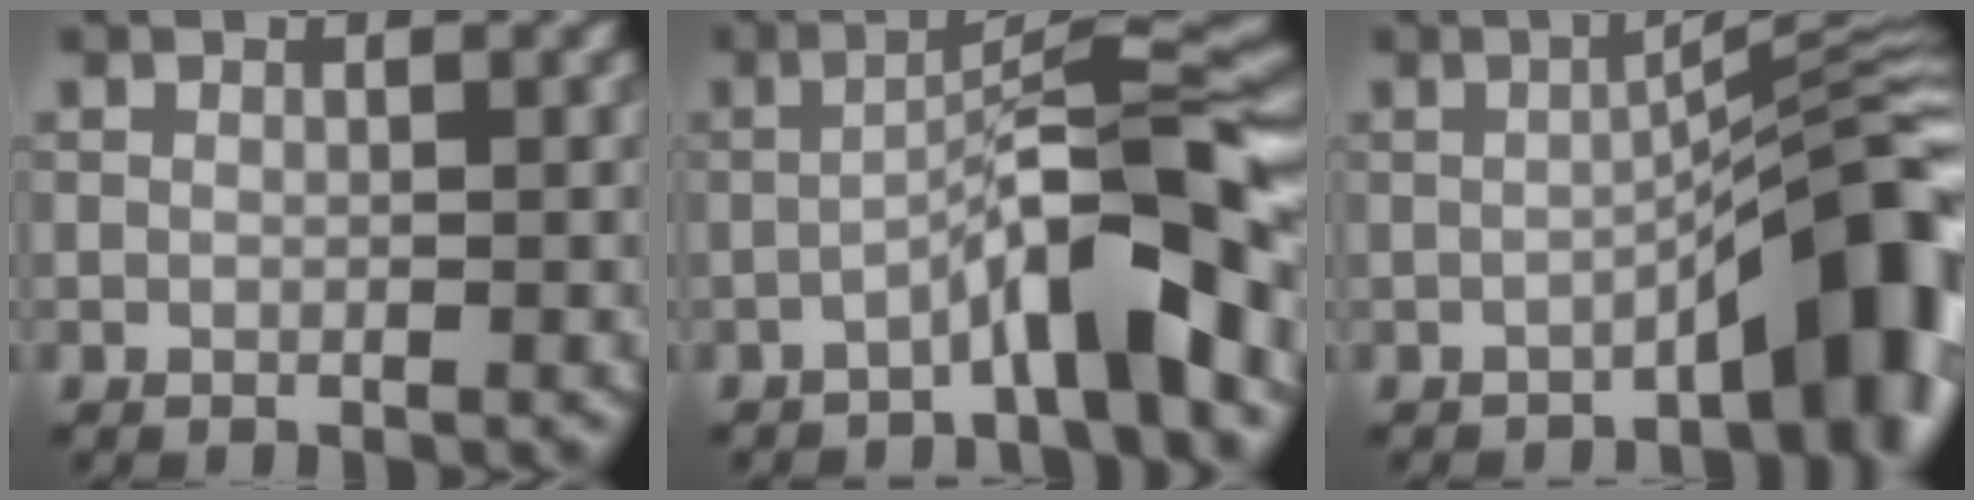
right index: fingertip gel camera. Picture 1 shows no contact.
{"total": 7.7, "force": [-3.3, 1.0, 6.9], "torque": [-0.108, 0.026, -0.059]}
{"total": 8.5, "force": [-3.9, 1.6, 7.4], "torque": [-0.085, 0.028, -0.061]}